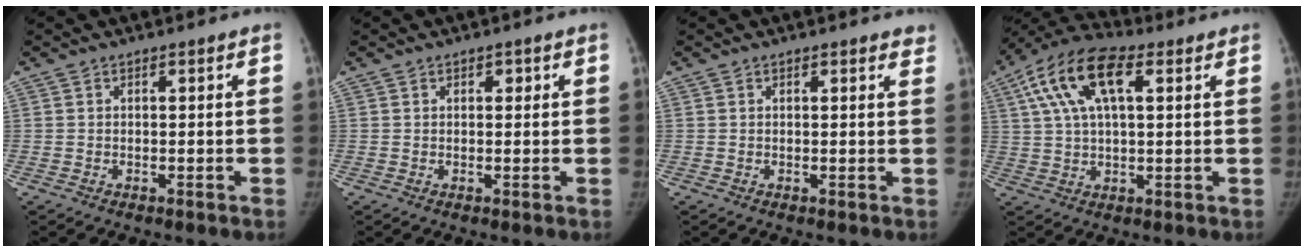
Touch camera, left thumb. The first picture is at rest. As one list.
[{"total": 1.3, "force": [0.6, 0.9, 0.7], "torque": [0.002, 0.000, 0.005]}, {"total": 1.7, "force": [1.5, 0.6, 0.7], "torque": [0.004, -0.004, 0.010]}, {"total": 14.9, "force": [5.5, 6.9, 12.0], "torque": [-0.227, 0.025, 0.093]}]